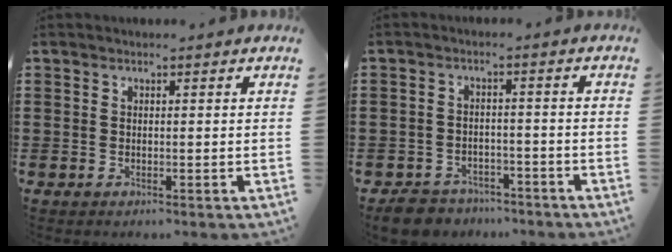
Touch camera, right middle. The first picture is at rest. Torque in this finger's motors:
{"motor_torque": [1.69, 0.45, 0.04, 0.01]}